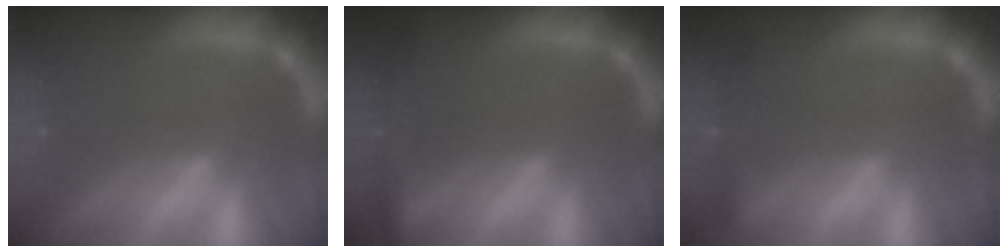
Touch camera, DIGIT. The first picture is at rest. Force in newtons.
{"total": 4.0}
{"total": 2.4}